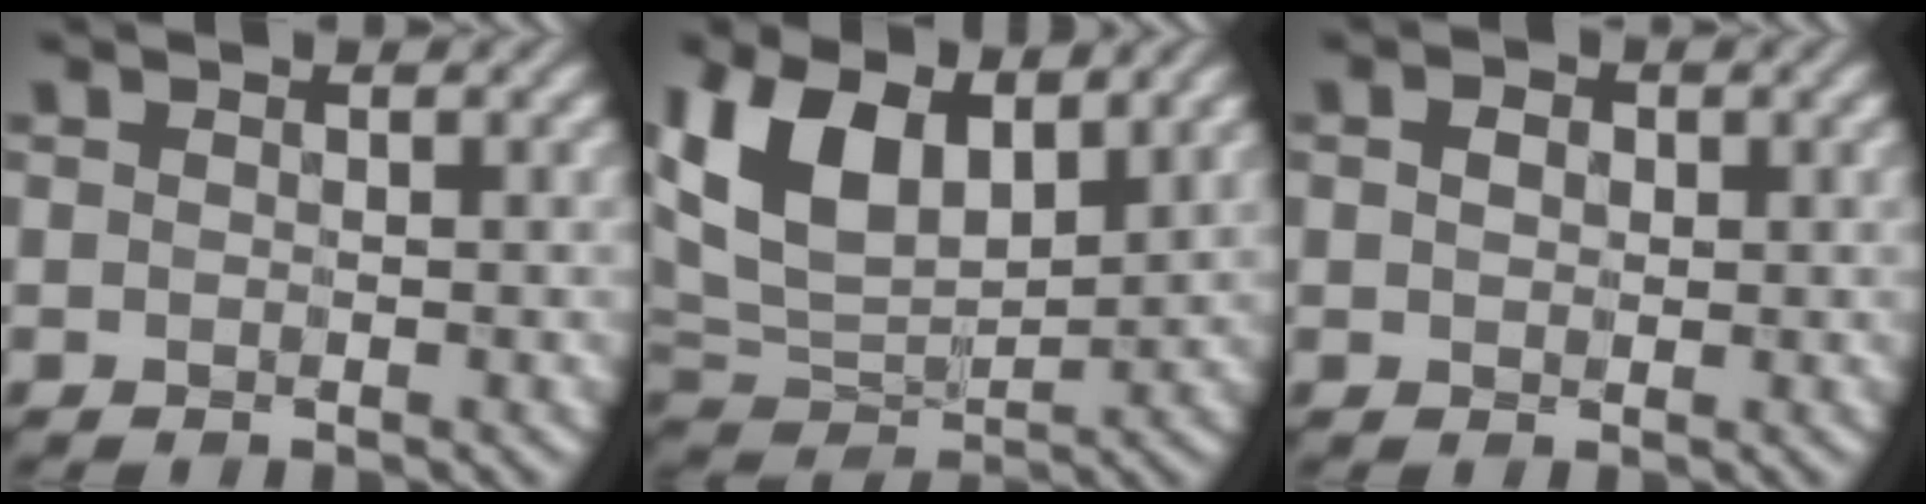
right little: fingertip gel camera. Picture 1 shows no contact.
{"total": 9.3, "force": [3.6, 5.5, 6.6], "torque": [-0.157, 0.002, 0.066]}
{"total": 1.3, "force": [0.0, 1.0, 0.8], "torque": [-0.016, 0.000, 0.001]}